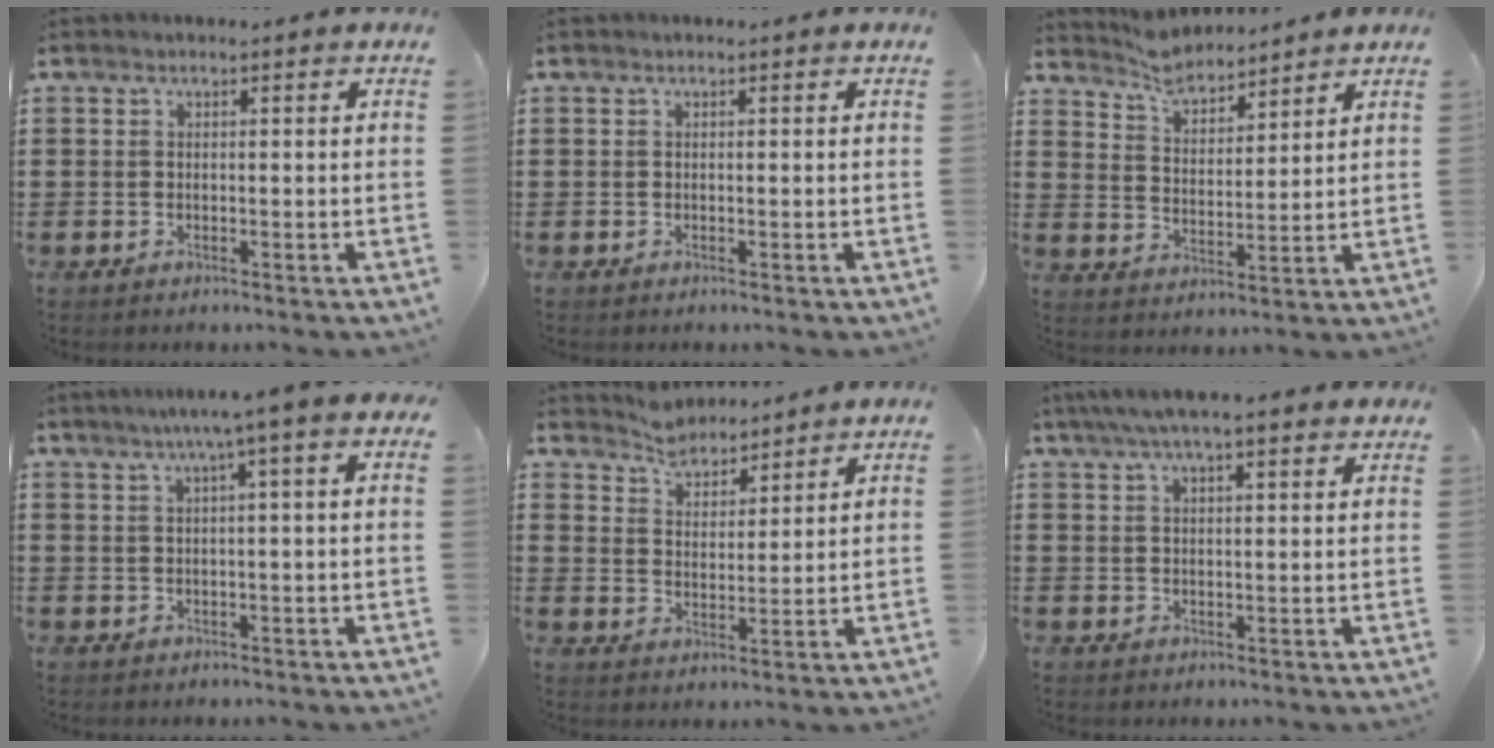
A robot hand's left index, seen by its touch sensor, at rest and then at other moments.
{"total": 0.0}
{"total": 5.0, "force": [4.9, 0.9, 0.7], "torque": [-0.035, -0.022, 0.087]}
{"total": 3.9, "force": [1.1, -0.5, 3.7], "torque": [-0.072, -0.003, 0.011]}
{"total": 4.1, "force": [4.0, 0.8, -0.3], "torque": [-0.013, -0.015, 0.073]}
{"total": 4.9, "force": [3.6, 1.5, 2.9], "torque": [-0.064, 0.002, 0.064]}